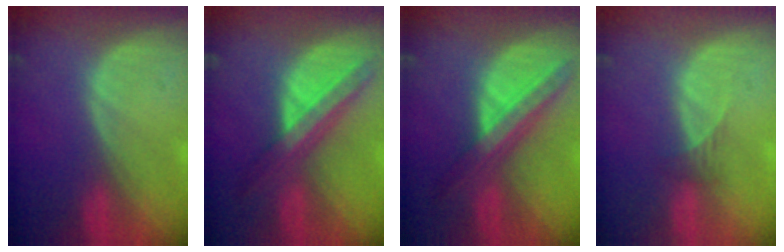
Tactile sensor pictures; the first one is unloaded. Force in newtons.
{"total": 8.5, "press": 7.3, "slide": 4.3}
{"total": 8.4, "press": 7.4, "slide": 3.8}
{"total": 1.6, "press": 1.3, "slide": 0.9}